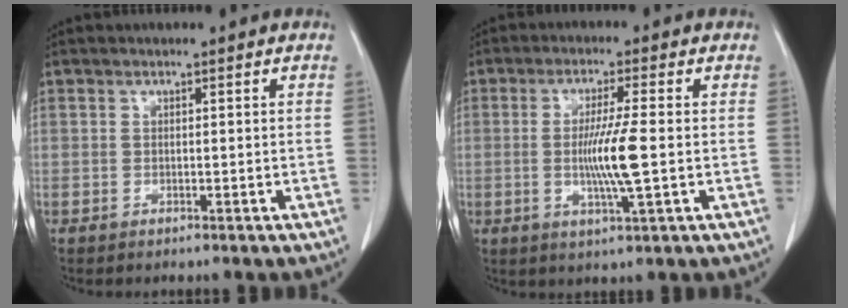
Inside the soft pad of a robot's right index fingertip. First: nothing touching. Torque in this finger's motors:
{"motor_torque": [0.69, 0.54, 0.21, 0.10]}